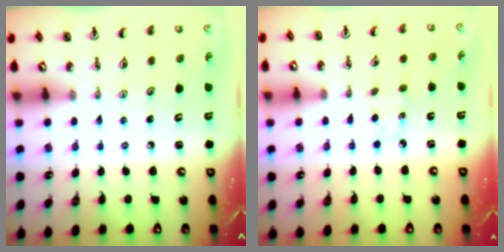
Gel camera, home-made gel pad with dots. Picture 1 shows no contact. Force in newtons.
{"total": 2.8, "press": 2.8, "slide": 0.4}